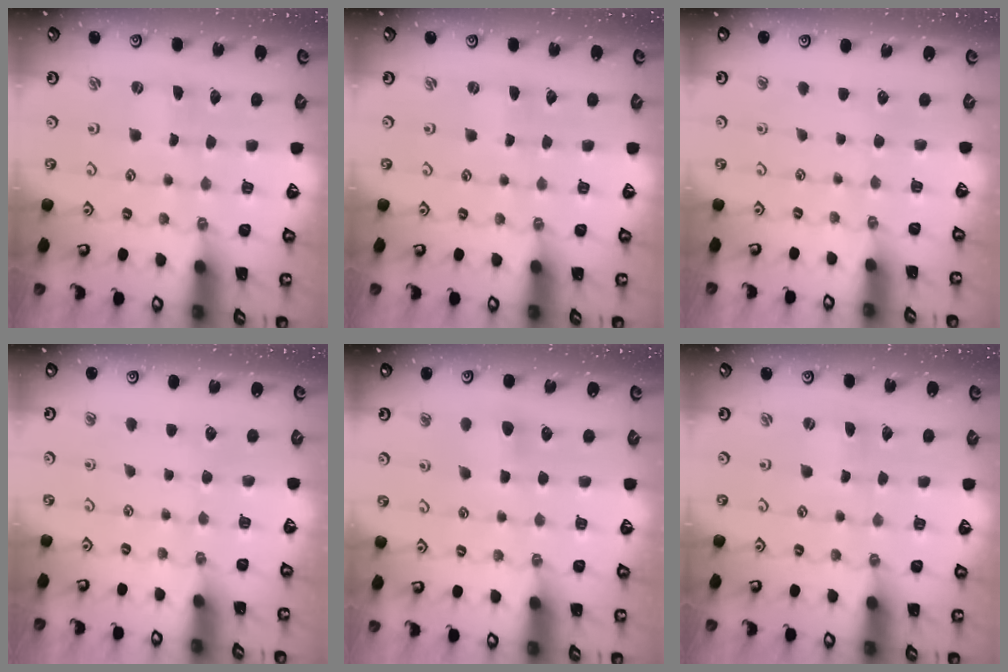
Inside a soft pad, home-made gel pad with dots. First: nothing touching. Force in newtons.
{"total": 0.0}
{"total": 0.0}
{"total": 0.0}
{"total": 4.8, "press": 4.7, "slide": 0.5}
{"total": 0.0}